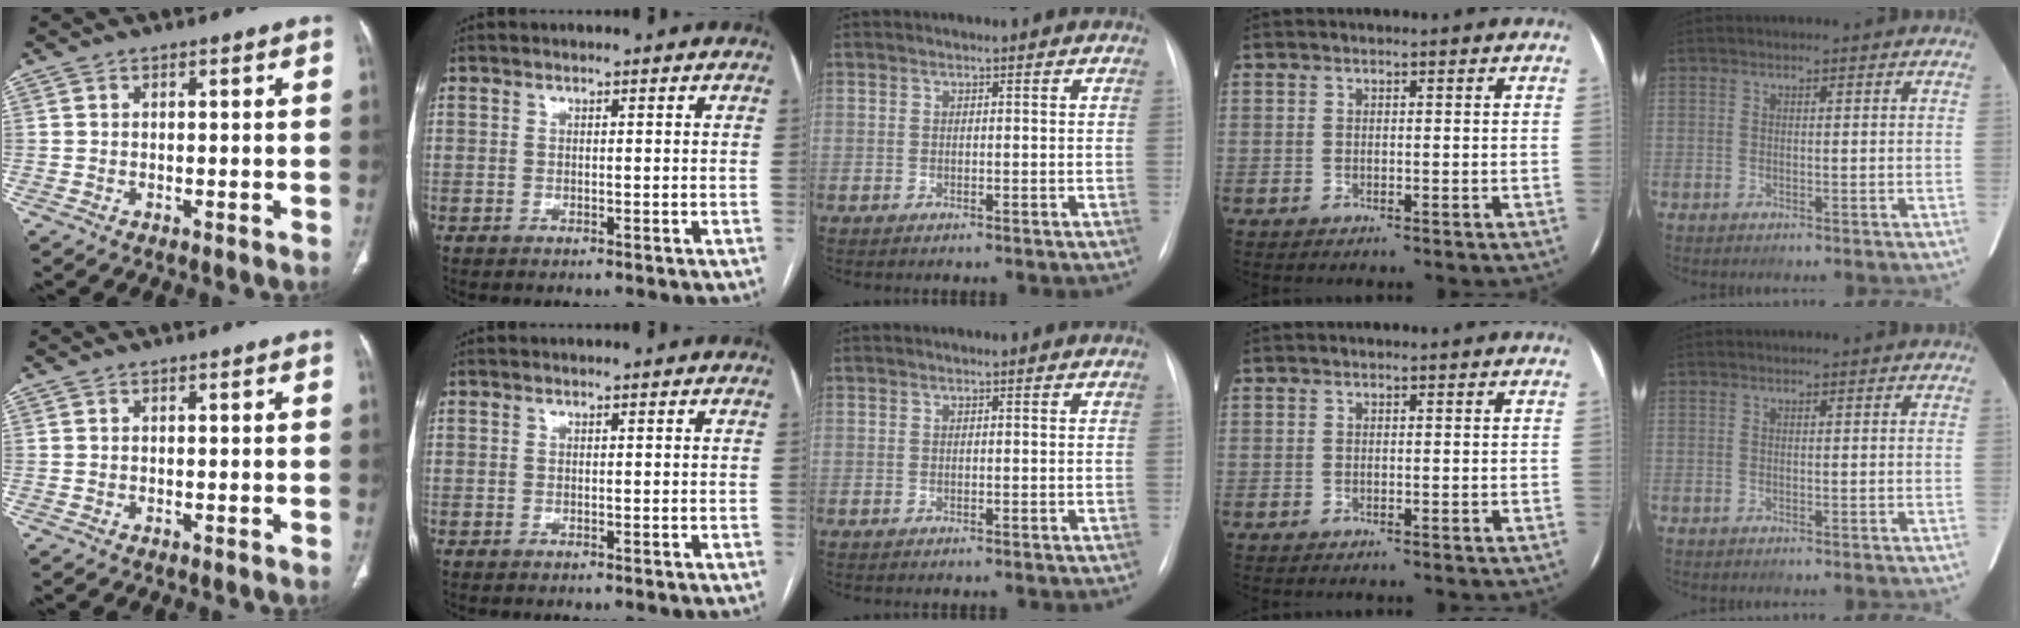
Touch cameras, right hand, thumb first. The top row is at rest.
{}